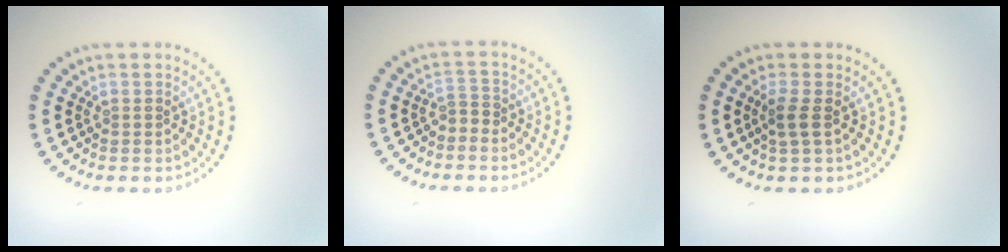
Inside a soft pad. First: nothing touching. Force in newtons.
{"total": 1.0, "press": 0.8, "slide": 0.7}
{"total": 1.5, "press": 1.3, "slide": 0.9}